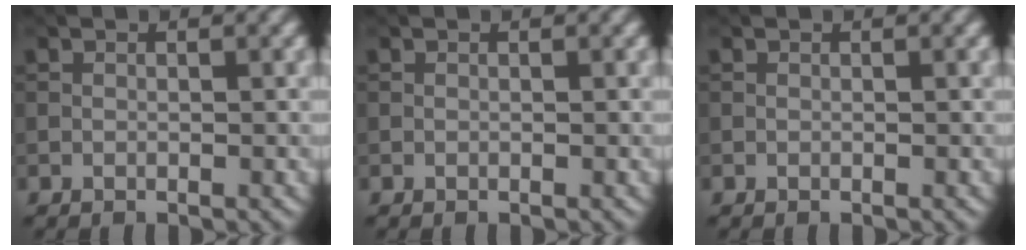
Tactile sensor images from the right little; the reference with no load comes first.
{"total": 0.0}
{"total": 0.0}